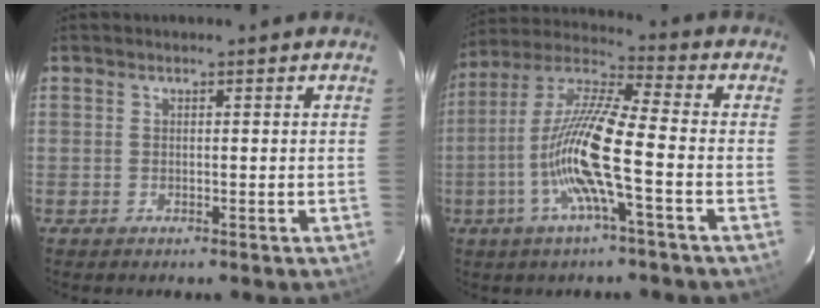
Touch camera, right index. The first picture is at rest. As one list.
[{"total": 13.6, "force": [-4.2, 0.8, 12.9], "torque": [-0.252, -0.001, -0.087]}]